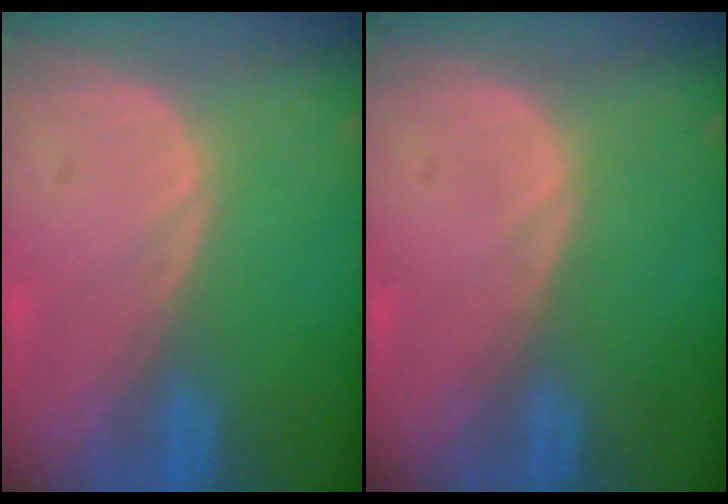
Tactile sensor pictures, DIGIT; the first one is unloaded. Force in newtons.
{"total": 0.0}